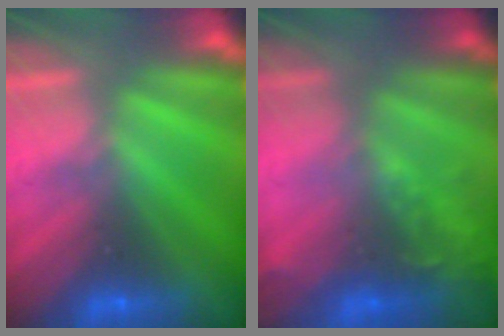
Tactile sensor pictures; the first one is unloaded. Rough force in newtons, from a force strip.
{"total": 2.1}